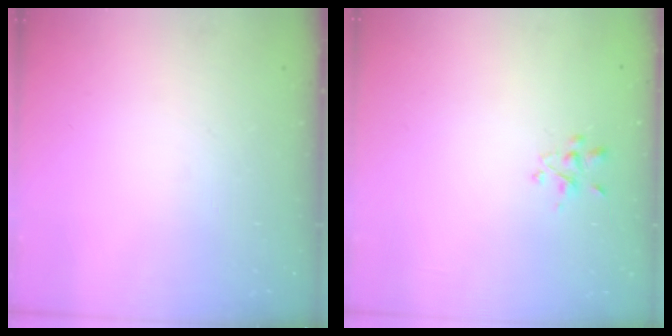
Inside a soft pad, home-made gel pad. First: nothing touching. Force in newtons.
{"total": 2.2, "press": 2.0, "slide": 1.0}